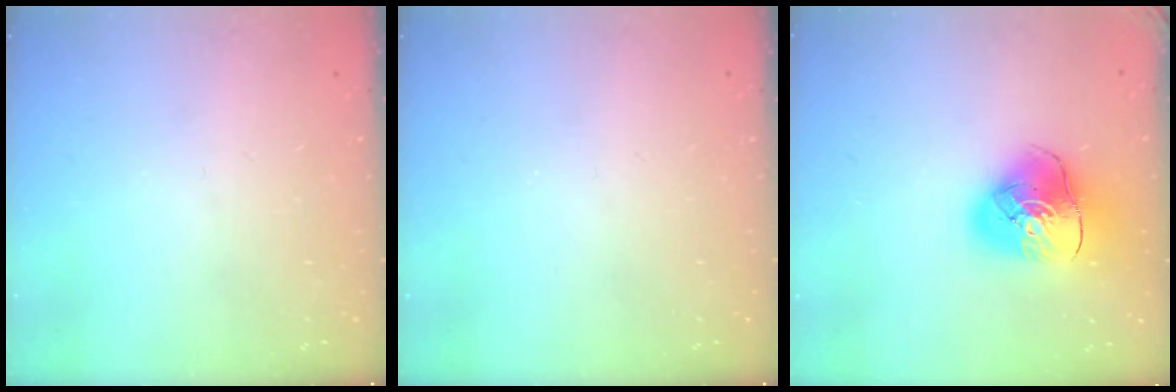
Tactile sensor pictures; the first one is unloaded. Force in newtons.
{"total": 0.0}
{"total": 12.9, "press": 12.8, "slide": 1.8}